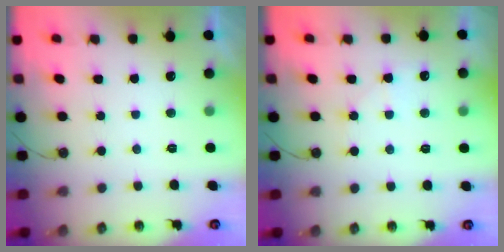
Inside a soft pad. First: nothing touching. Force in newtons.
{"total": 5.0, "press": 5.0, "slide": 0.6}